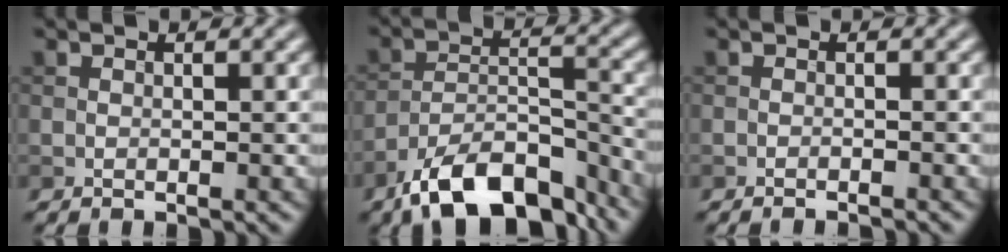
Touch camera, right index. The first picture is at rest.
{"total": 11.1, "force": [-8.2, 4.4, 6.0], "torque": [-0.097, -0.003, -0.144]}
{"total": 1.4, "force": [-1.2, 0.1, 0.7], "torque": [-0.007, 0.003, -0.020]}